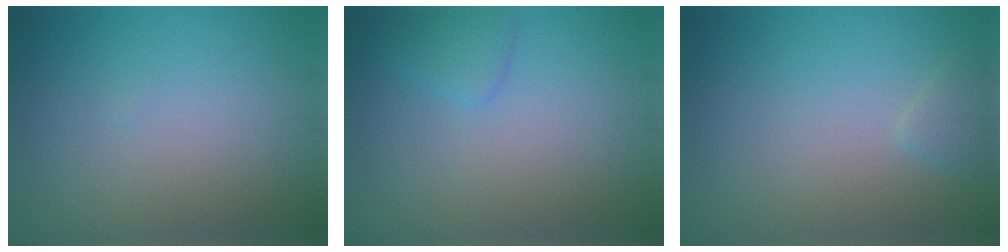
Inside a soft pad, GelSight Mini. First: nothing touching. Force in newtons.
{"total": 1.6, "press": 1.6, "slide": 0.1}
{"total": 1.1, "press": 1.1, "slide": 0.1}